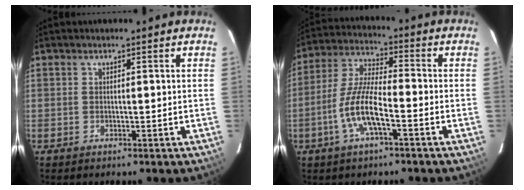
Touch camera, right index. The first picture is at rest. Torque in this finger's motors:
{"motor_torque": [1.28, -0.86, 0.89, 0.21]}